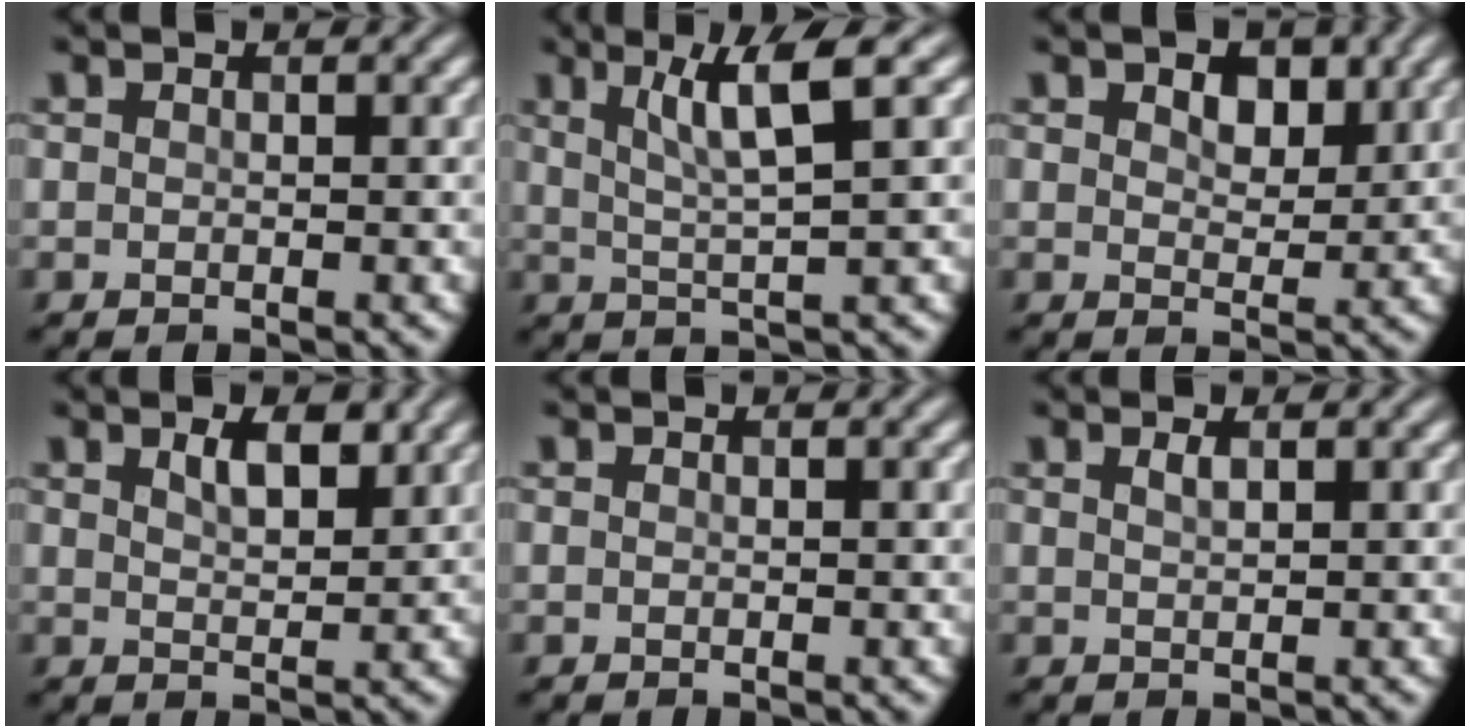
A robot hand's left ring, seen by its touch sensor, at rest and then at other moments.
{"total": 5.0, "force": [2.2, 0.6, 4.5], "torque": [-0.080, 0.002, 0.040]}
{"total": 3.1, "force": [1.5, 1.9, 2.0], "torque": [-0.032, -0.002, 0.020]}
{"total": 2.6, "force": [1.6, 0.9, 1.9], "torque": [-0.032, 0.000, 0.030]}
{"total": 0.0}
{"total": 1.0, "force": [0.6, 0.3, 0.7], "torque": [-0.011, 0.003, 0.010]}